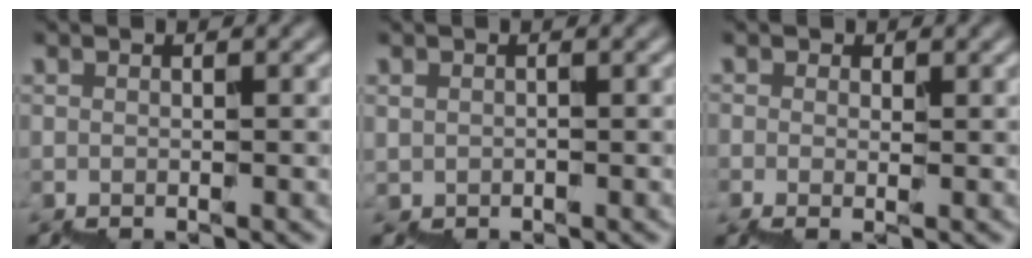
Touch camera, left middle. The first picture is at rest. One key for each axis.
{"total": 1.1, "fx": 0.1, "fy": -0.2, "fz": -1.1, "tx": 0.014, "ty": 0.000, "tz": 0.011}
{"total": 0.6, "fx": 0.6, "fy": 0.0, "fz": 0.2, "tx": -0.009, "ty": 0.003, "tz": 0.009}